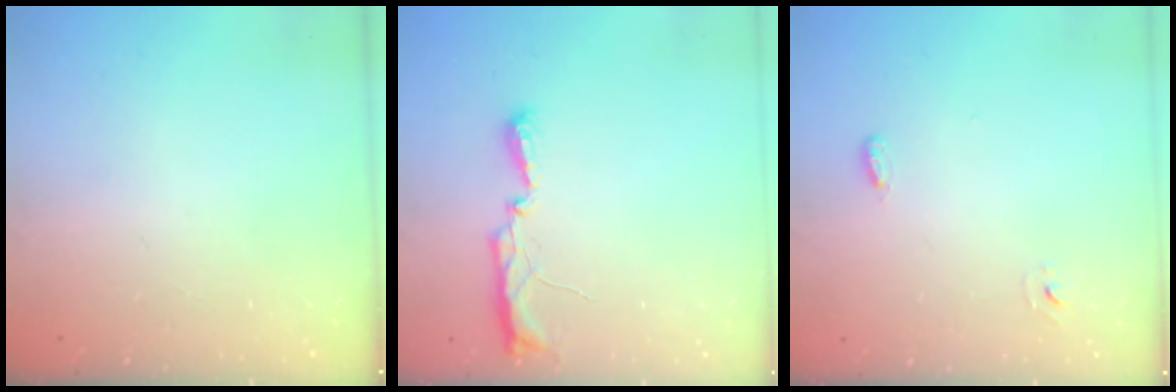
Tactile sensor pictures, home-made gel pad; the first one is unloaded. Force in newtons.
{"total": 6.4, "press": 6.3, "slide": 0.8}
{"total": 2.6, "press": 2.5, "slide": 0.6}